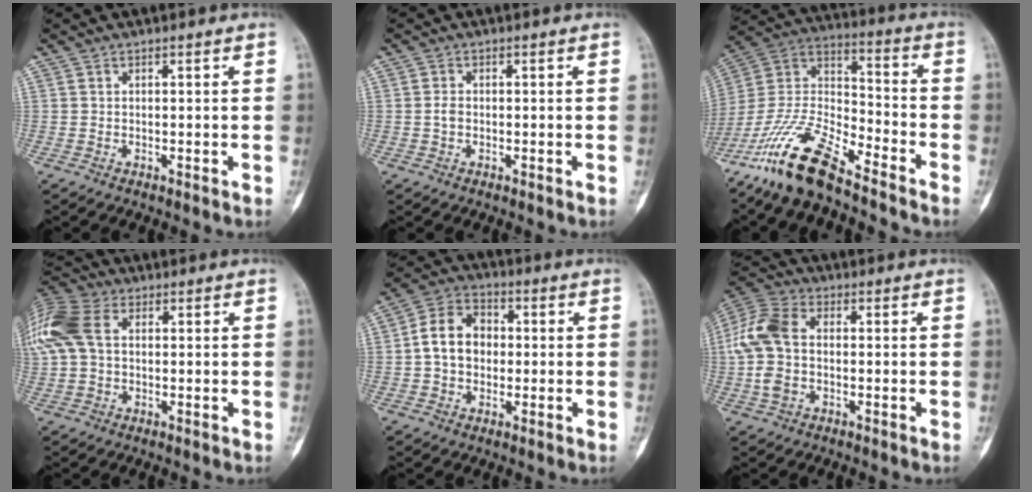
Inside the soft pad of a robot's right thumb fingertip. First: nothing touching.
{"total": 1.5, "force": [-0.2, 1.0, 1.0], "torque": [-0.021, 0.002, -0.006]}
{"total": 17.2, "force": [-13.1, 4.4, 10.1], "torque": [-0.198, 0.069, -0.256]}
{"total": 13.7, "force": [2.8, 9.1, 9.8], "torque": [-0.256, 0.028, 0.049]}
{"total": 9.6, "force": [0.0, 7.4, 6.1], "torque": [-0.090, 0.026, -0.010]}
{"total": 11.2, "force": [-0.3, 7.1, 8.7], "torque": [-0.199, 0.024, -0.014]}